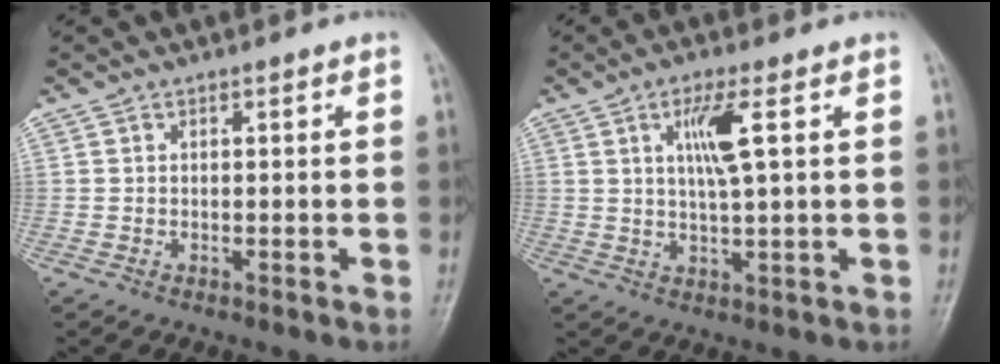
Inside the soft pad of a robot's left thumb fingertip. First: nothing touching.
{"total": 6.4, "force": [1.9, 1.0, 6.0], "torque": [-0.121, -0.008, 0.035]}